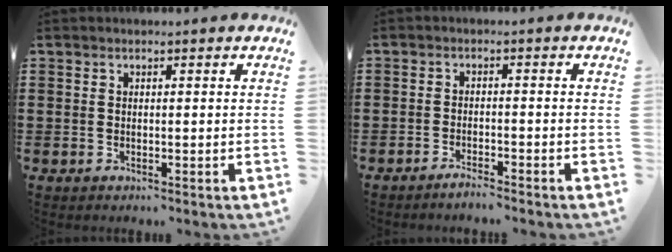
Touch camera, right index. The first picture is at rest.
{"total": 1.8, "force": [-1.8, 0.0, 0.4], "torque": [-0.009, 0.003, -0.034]}